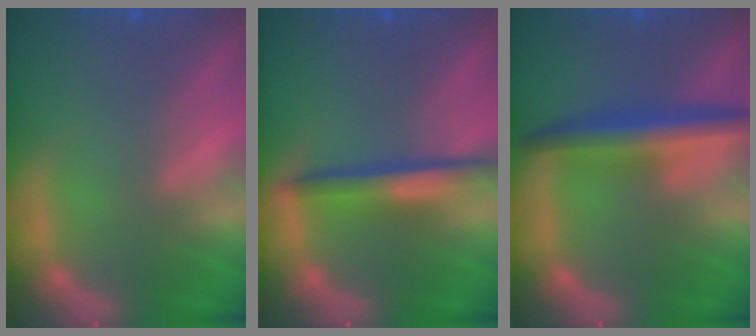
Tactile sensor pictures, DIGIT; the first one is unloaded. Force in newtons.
{"total": 4.0}
{"total": 5.0}